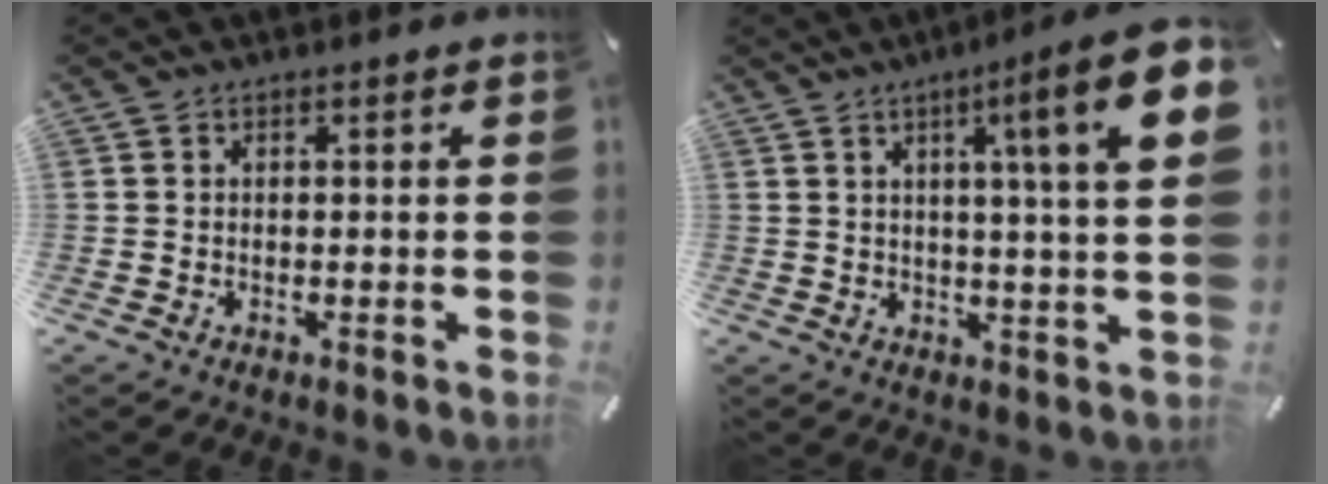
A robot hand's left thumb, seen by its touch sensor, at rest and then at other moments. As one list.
[{"total": 16.1, "force": [5.9, 1.3, 14.9], "torque": [-0.228, -0.025, 0.079]}]